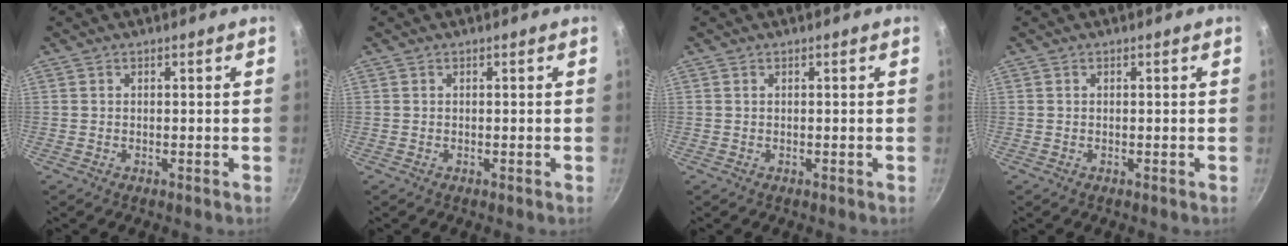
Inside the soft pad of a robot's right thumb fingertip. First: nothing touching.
{"total": 0.0}
{"total": 0.0}
{"total": 0.0}